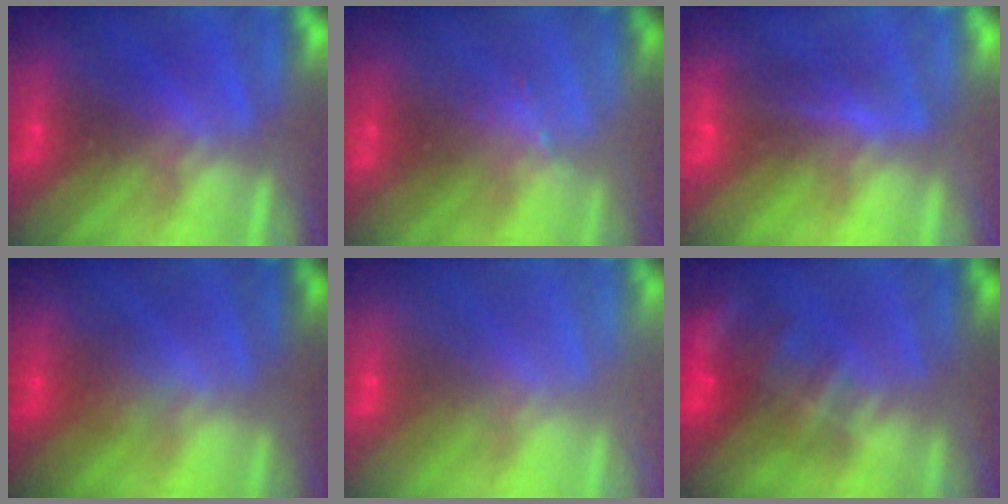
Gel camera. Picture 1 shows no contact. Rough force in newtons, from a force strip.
{"total": 1.3}
{"total": 1.8}
{"total": 1.4}
{"total": 2.9}
{"total": 8.1}